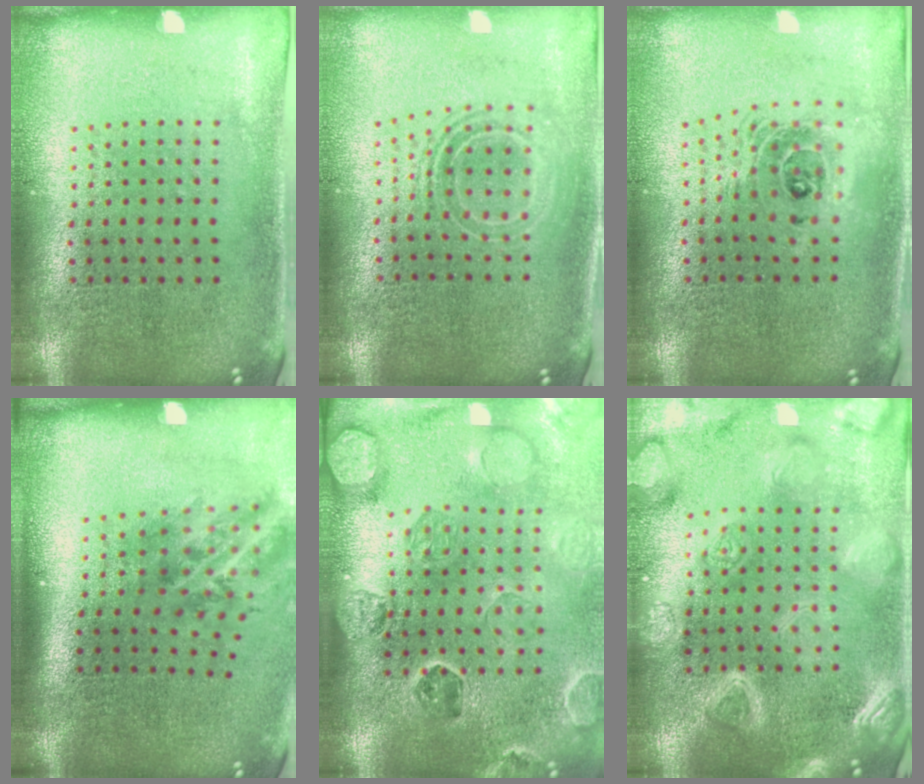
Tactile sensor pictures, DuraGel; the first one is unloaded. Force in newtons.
{"total": 1.7, "press": 1.3, "slide": 1.1}
{"total": 1.7, "press": 1.4, "slide": 0.9}
{"total": 1.9, "press": 1.1, "slide": 1.5}
{"total": 2.7, "press": 2.6, "slide": 0.5}
{"total": 5.9, "press": 5.8, "slide": 0.8}